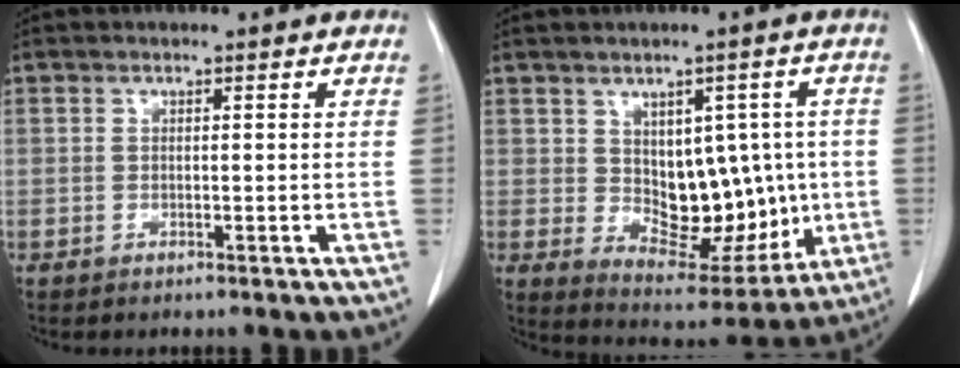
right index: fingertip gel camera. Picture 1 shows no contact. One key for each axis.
{"total": 11.6, "fx": 0.2, "fy": 6.9, "fz": 9.3, "tx": -0.111, "ty": 0.011, "tz": 0.030}